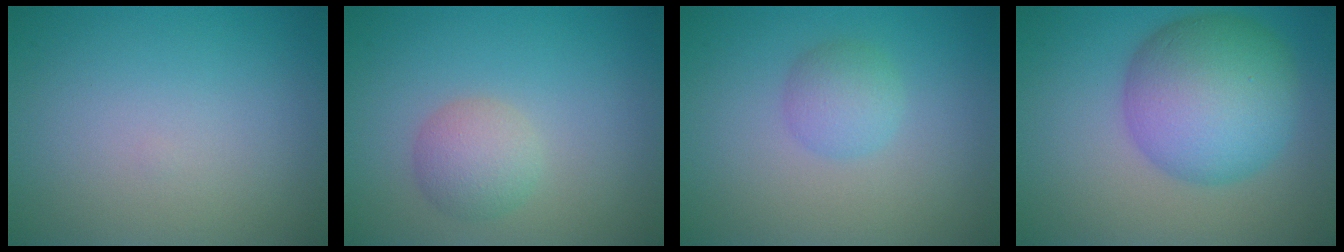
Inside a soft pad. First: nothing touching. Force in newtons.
{"total": 2.7, "press": 2.7, "slide": 0.2}
{"total": 2.1, "press": 2.1, "slide": 0.1}
{"total": 9.2, "press": 9.2, "slide": 0.2}